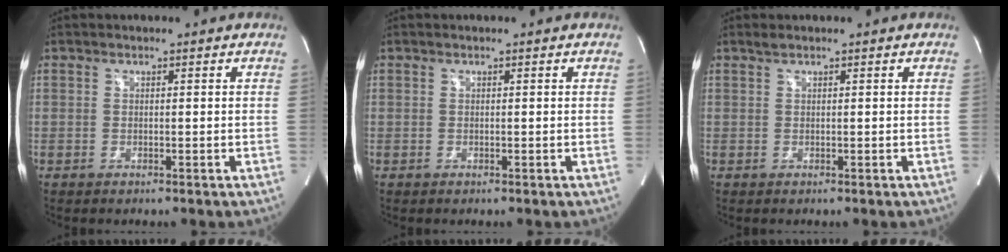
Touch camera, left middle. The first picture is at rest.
{"total": 0.0}
{"total": 0.6, "force": [0.5, 0.0, 0.3], "torque": [-0.014, 0.005, 0.014]}